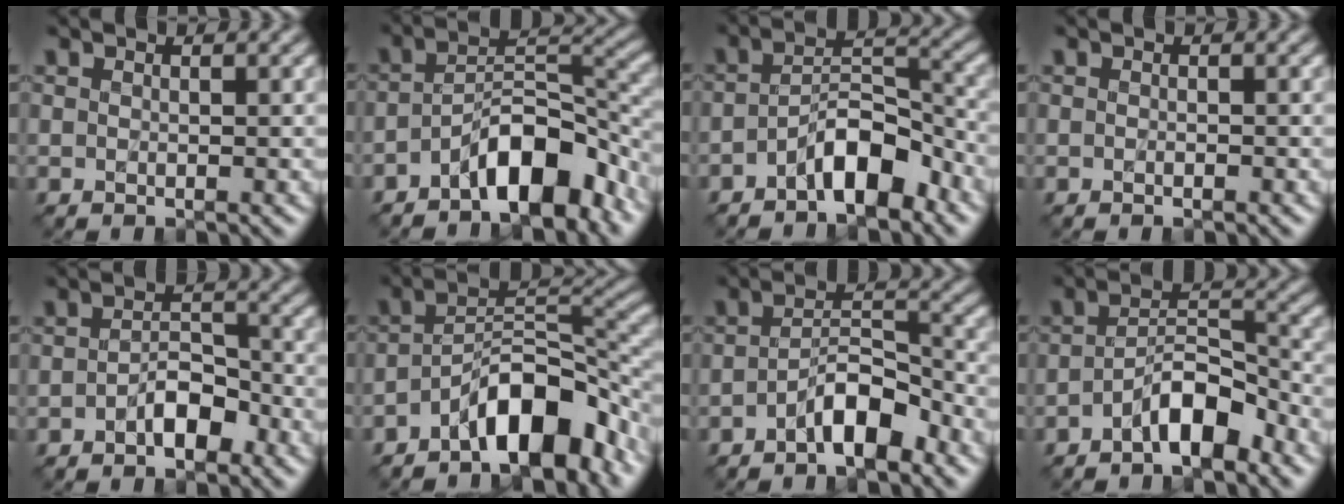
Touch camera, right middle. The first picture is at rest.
{"total": 7.3, "force": [-4.4, 2.7, 5.2], "torque": [-0.074, 0.012, -0.082]}
{"total": 5.5, "force": [-3.1, 2.2, 4.0], "torque": [-0.065, 0.013, -0.057]}
{"total": 0.0}
{"total": 3.0, "force": [-1.6, 1.5, 2.0], "torque": [-0.029, 0.011, -0.029]}
{"total": 8.6, "force": [-5.3, 3.1, 6.0], "torque": [-0.082, 0.014, -0.096]}
{"total": 4.5, "force": [-2.6, 1.6, 3.4], "torque": [-0.056, 0.012, -0.046]}
{"total": 5.1, "force": [-2.9, 1.9, 3.7], "torque": [-0.062, 0.013, -0.054]}